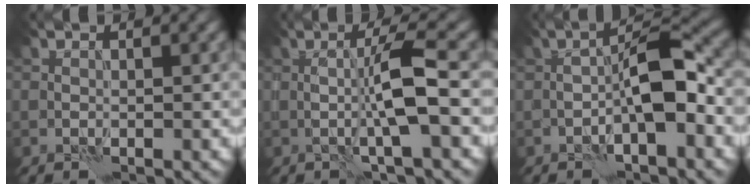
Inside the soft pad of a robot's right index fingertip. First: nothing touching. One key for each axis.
{"total": 3.5, "fx": 0.4, "fy": -0.1, "fz": 3.5, "tx": -0.079, "ty": 0.000, "tz": -0.005}
{"total": 4.6, "fx": -1.0, "fy": 0.9, "fz": 4.4, "tx": -0.090, "ty": 0.012, "tz": -0.026}